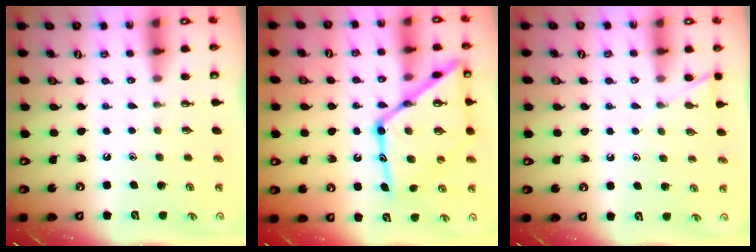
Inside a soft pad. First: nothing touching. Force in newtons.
{"total": 24.2, "press": 24.1, "slide": 2.0}
{"total": 7.0, "press": 6.9, "slide": 0.5}